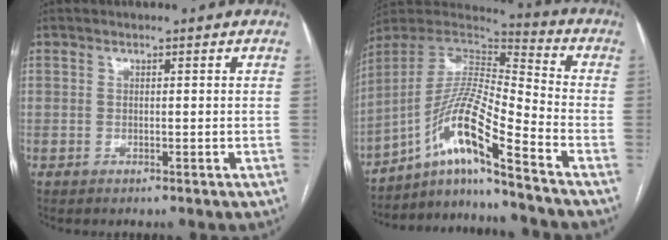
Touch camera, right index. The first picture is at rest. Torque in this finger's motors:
{"motor_torque": [1.14, -0.99, 0.38, 0.19]}